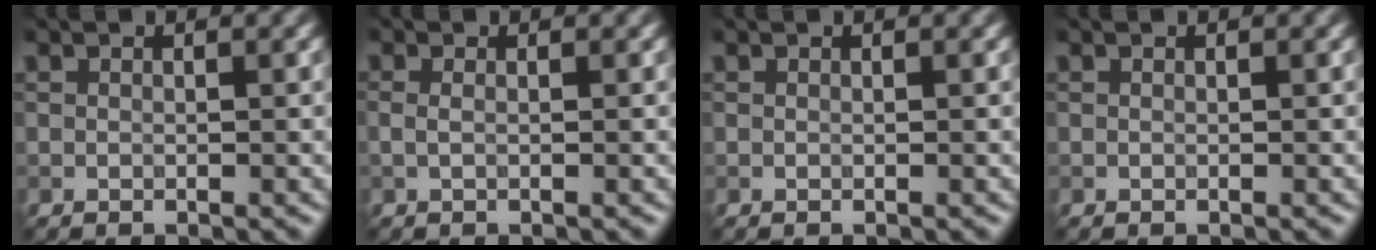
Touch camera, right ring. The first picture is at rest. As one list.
[{"total": 0.8, "force": [0.1, 0.3, 0.7], "torque": [-0.016, -0.003, -0.001]}, {"total": 0.0}, {"total": 0.0}]